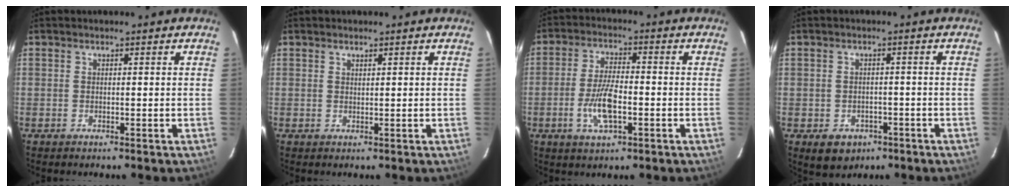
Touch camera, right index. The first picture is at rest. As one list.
[{"total": 0.7, "force": [0.6, 0.1, 0.2], "torque": [-0.004, 0.001, 0.011]}, {"total": 8.1, "force": [-2.5, 3.0, 7.1], "torque": [-0.147, -0.004, -0.047]}, {"total": 5.7, "force": [-2.6, 4.7, 1.8], "torque": [-0.037, 0.009, -0.023]}]